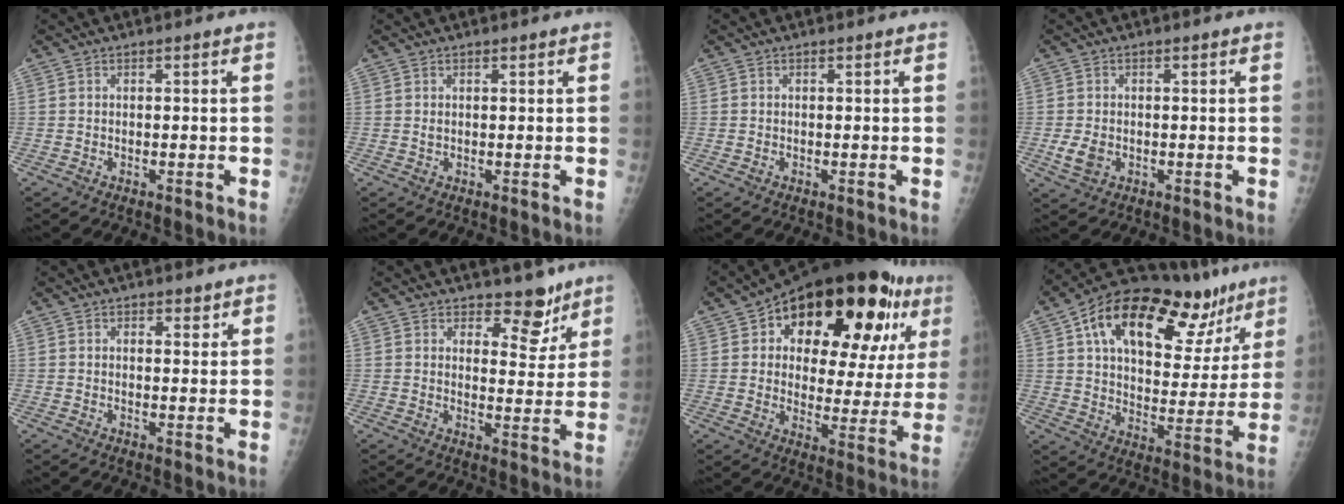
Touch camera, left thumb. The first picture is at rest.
{"total": 0.8, "force": [0.5, 0.4, 0.5], "torque": [-0.006, -0.003, 0.009]}
{"total": 0.0}
{"total": 3.6, "force": [-0.7, 2.6, 2.4], "torque": [-0.049, -0.003, -0.009]}
{"total": 2.1, "force": [1.5, 1.2, 1.0], "torque": [0.002, -0.008, 0.019]}
{"total": 6.7, "force": [5.2, 3.6, 2.1], "torque": [0.009, -0.037, 0.077]}
{"total": 27.4, "force": [11.9, 13.3, 20.8], "torque": [-0.248, 0.002, 0.172]}
{"total": 27.1, "force": [15.7, 12.8, 18.0], "torque": [-0.234, -0.010, 0.246]}